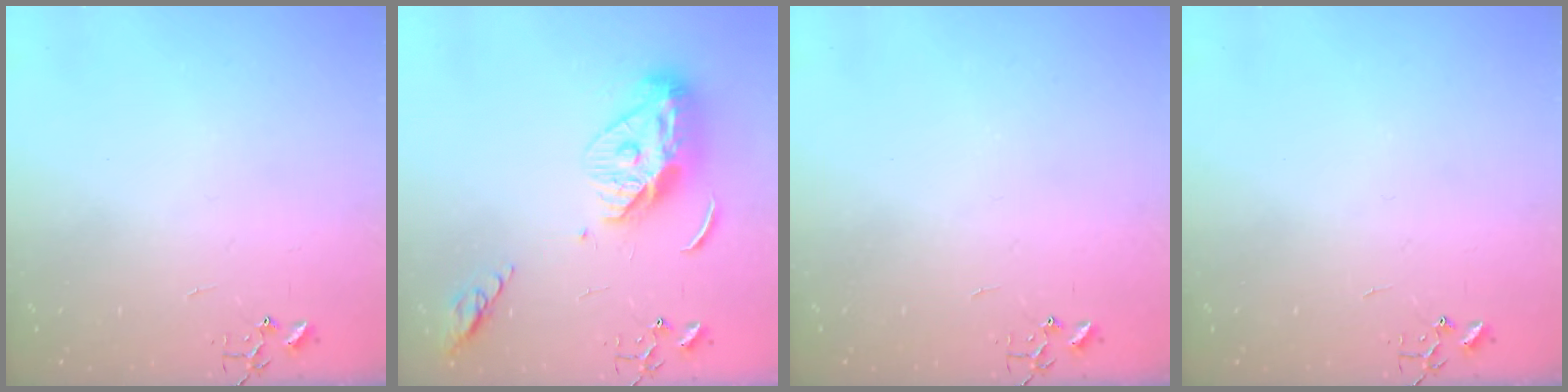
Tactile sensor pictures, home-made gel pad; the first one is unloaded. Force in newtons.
{"total": 12.7, "press": 12.7, "slide": 0.9}
{"total": 0.0}
{"total": 0.0}